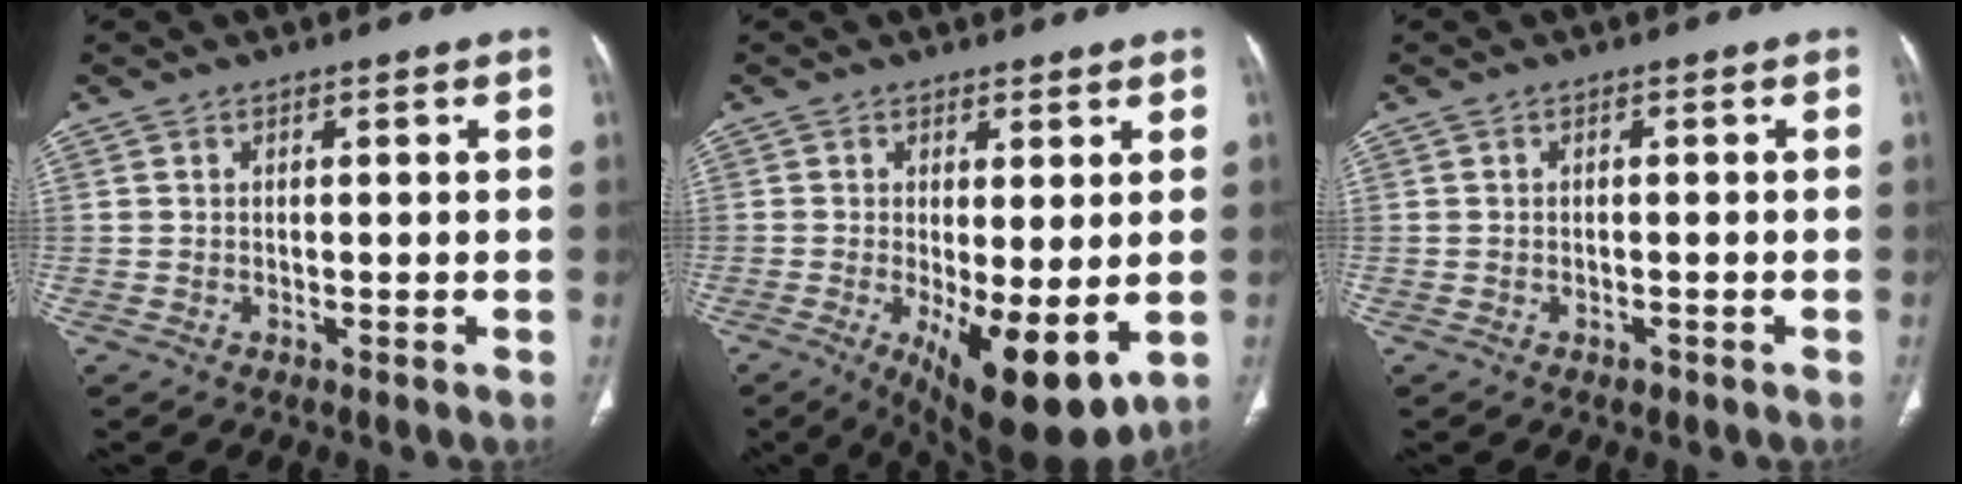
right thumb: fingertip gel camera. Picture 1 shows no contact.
{"total": 12.7, "force": [-2.9, 4.4, 11.6], "torque": [-0.171, -0.028, -0.028]}
{"total": 1.0, "force": [-0.6, 0.6, 0.4], "torque": [-0.005, 0.001, -0.009]}